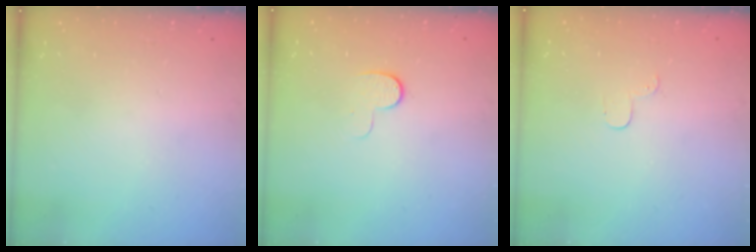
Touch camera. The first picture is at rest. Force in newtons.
{"total": 4.9, "press": 4.8, "slide": 1.2}
{"total": 2.9, "press": 2.9, "slide": 0.3}